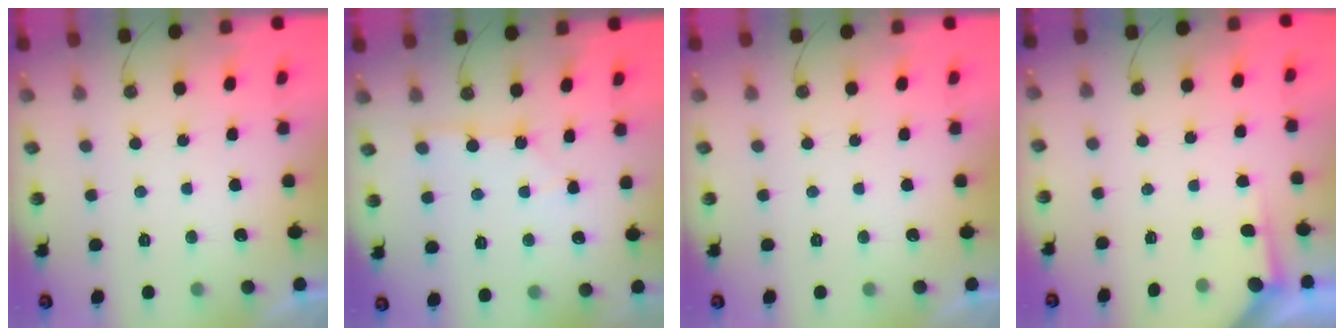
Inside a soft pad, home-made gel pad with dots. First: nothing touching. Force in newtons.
{"total": 1.5, "press": 1.5, "slide": 0.2}
{"total": 0.0}
{"total": 2.5, "press": 2.5, "slide": 0.3}